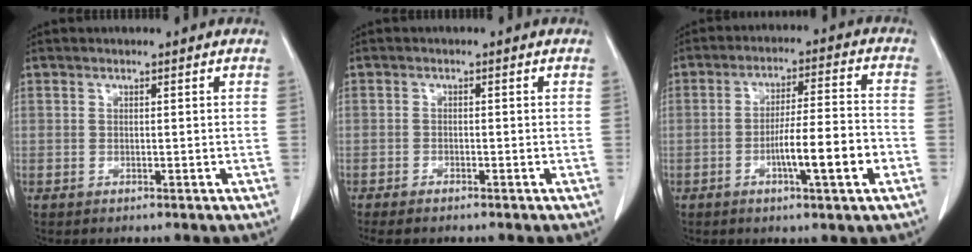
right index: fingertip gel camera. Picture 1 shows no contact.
{"total": 2.1, "force": [-1.8, 0.5, 1.0], "torque": [-0.017, -0.004, -0.027]}
{"total": 10.0, "force": [-3.5, 0.4, 9.3], "torque": [-0.150, 0.003, -0.056]}